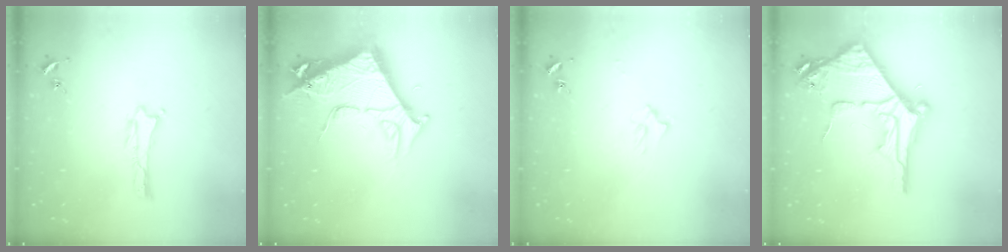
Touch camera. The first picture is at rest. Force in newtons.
{"total": 10.0, "press": 9.9, "slide": 1.3}
{"total": 2.0, "press": 2.0, "slide": 0.3}
{"total": 13.6, "press": 13.5, "slide": 1.1}